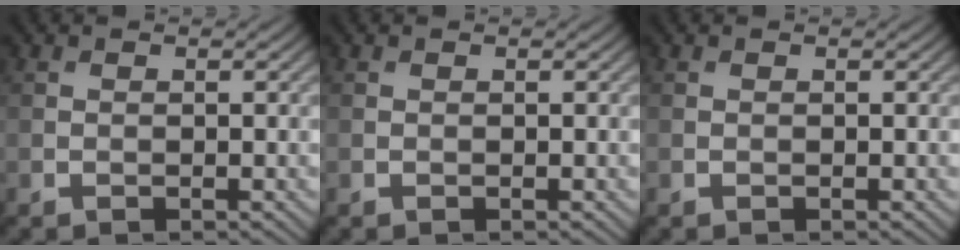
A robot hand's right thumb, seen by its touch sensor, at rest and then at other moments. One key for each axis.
{"total": 0.0}
{"total": 0.0}